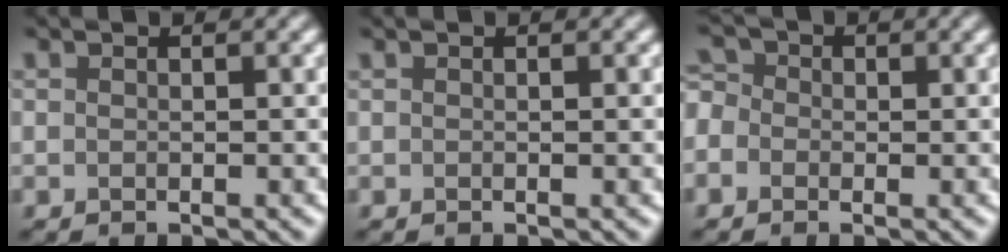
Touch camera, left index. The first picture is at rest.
{"total": 0.6, "force": [0.2, 0.1, 0.6], "torque": [-0.011, 0.002, 0.001]}
{"total": 2.6, "force": [-0.2, 2.4, 1.0], "torque": [-0.016, 0.021, -0.025]}